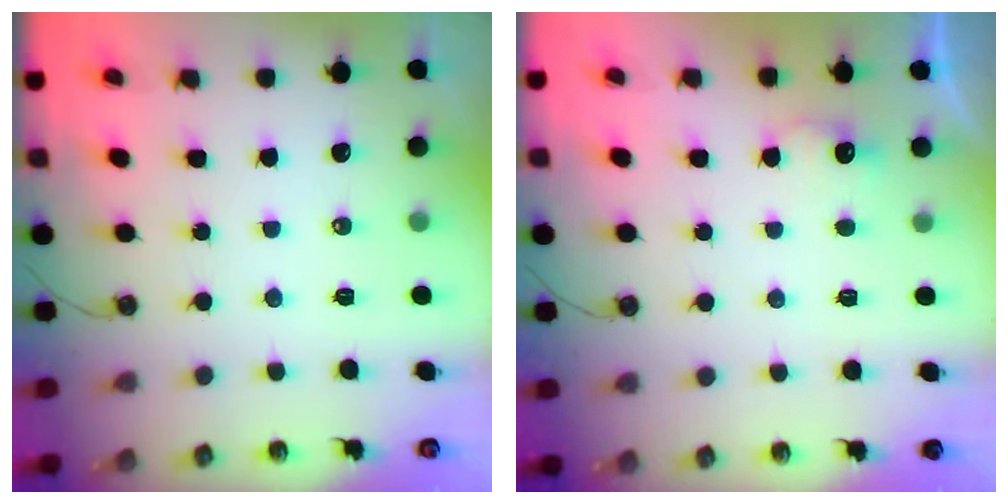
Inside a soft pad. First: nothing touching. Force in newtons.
{"total": 5.1, "press": 5.0, "slide": 1.2}